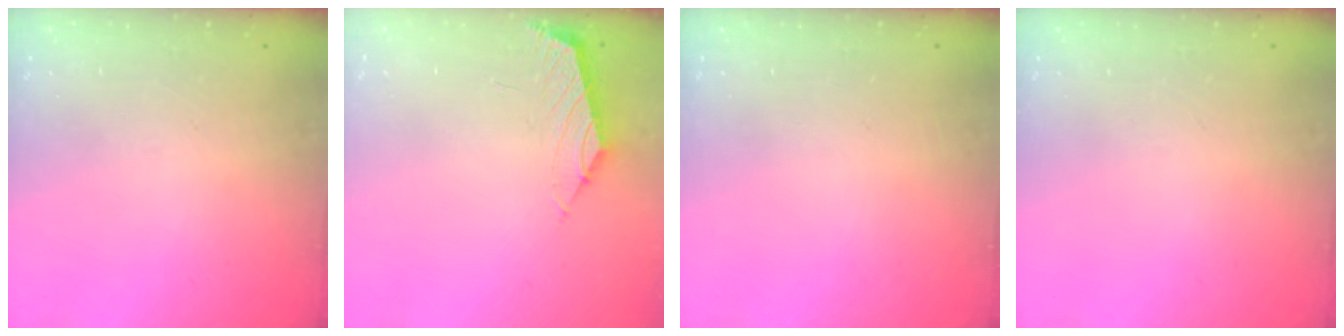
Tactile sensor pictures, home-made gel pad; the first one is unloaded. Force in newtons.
{"total": 1.1, "press": 1.0, "slide": 0.4}
{"total": 0.0}
{"total": 0.0}